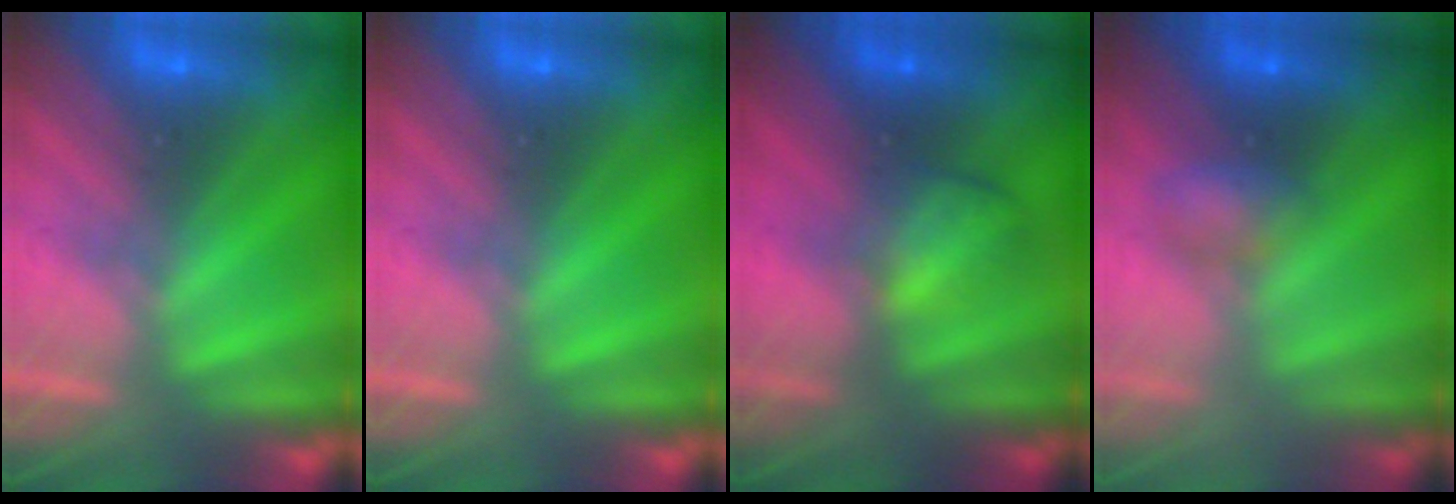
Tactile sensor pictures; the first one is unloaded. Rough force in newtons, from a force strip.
{"total": 0.0}
{"total": 2.1}
{"total": 2.7}